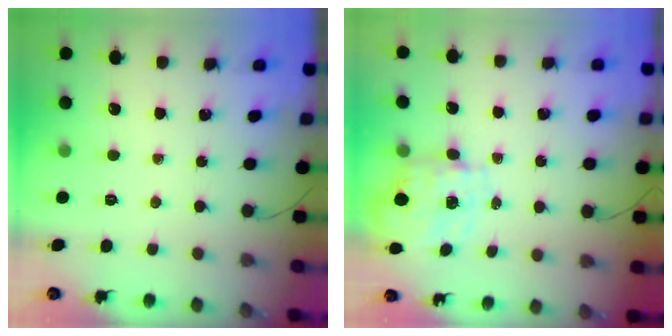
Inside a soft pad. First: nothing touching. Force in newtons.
{"total": 2.8, "press": 2.6, "slide": 1.2}